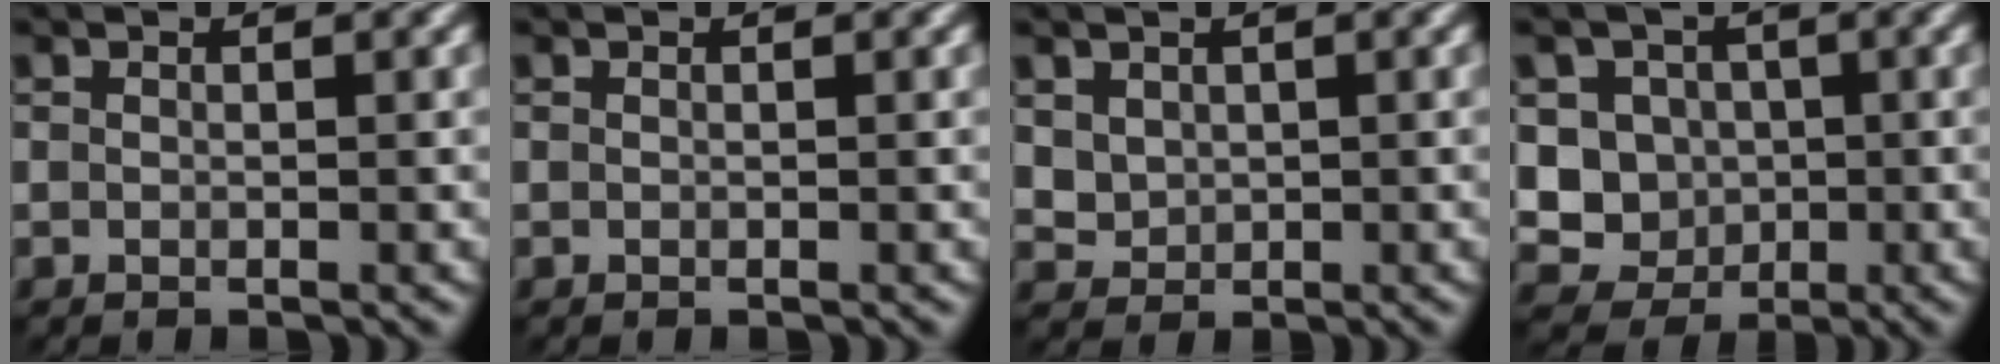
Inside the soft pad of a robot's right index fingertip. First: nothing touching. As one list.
[{"total": 0.0}, {"total": 1.9, "force": [0.8, 1.6, 0.7], "torque": [-0.026, -0.009, 0.030]}, {"total": 5.7, "force": [0.0, 5.4, 1.8], "torque": [-0.016, 0.011, -0.027]}]